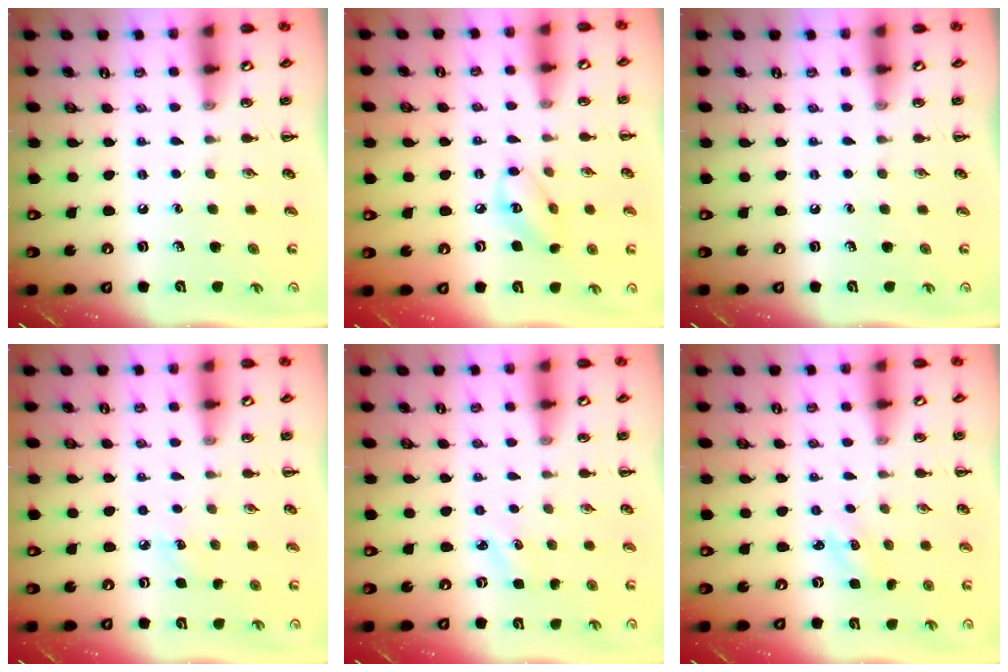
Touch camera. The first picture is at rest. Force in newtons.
{"total": 6.6, "press": 6.6, "slide": 0.6}
{"total": 0.0}
{"total": 4.0, "press": 3.8, "slide": 1.1}
{"total": 2.7, "press": 2.6, "slide": 0.8}
{"total": 1.8, "press": 1.7, "slide": 0.5}